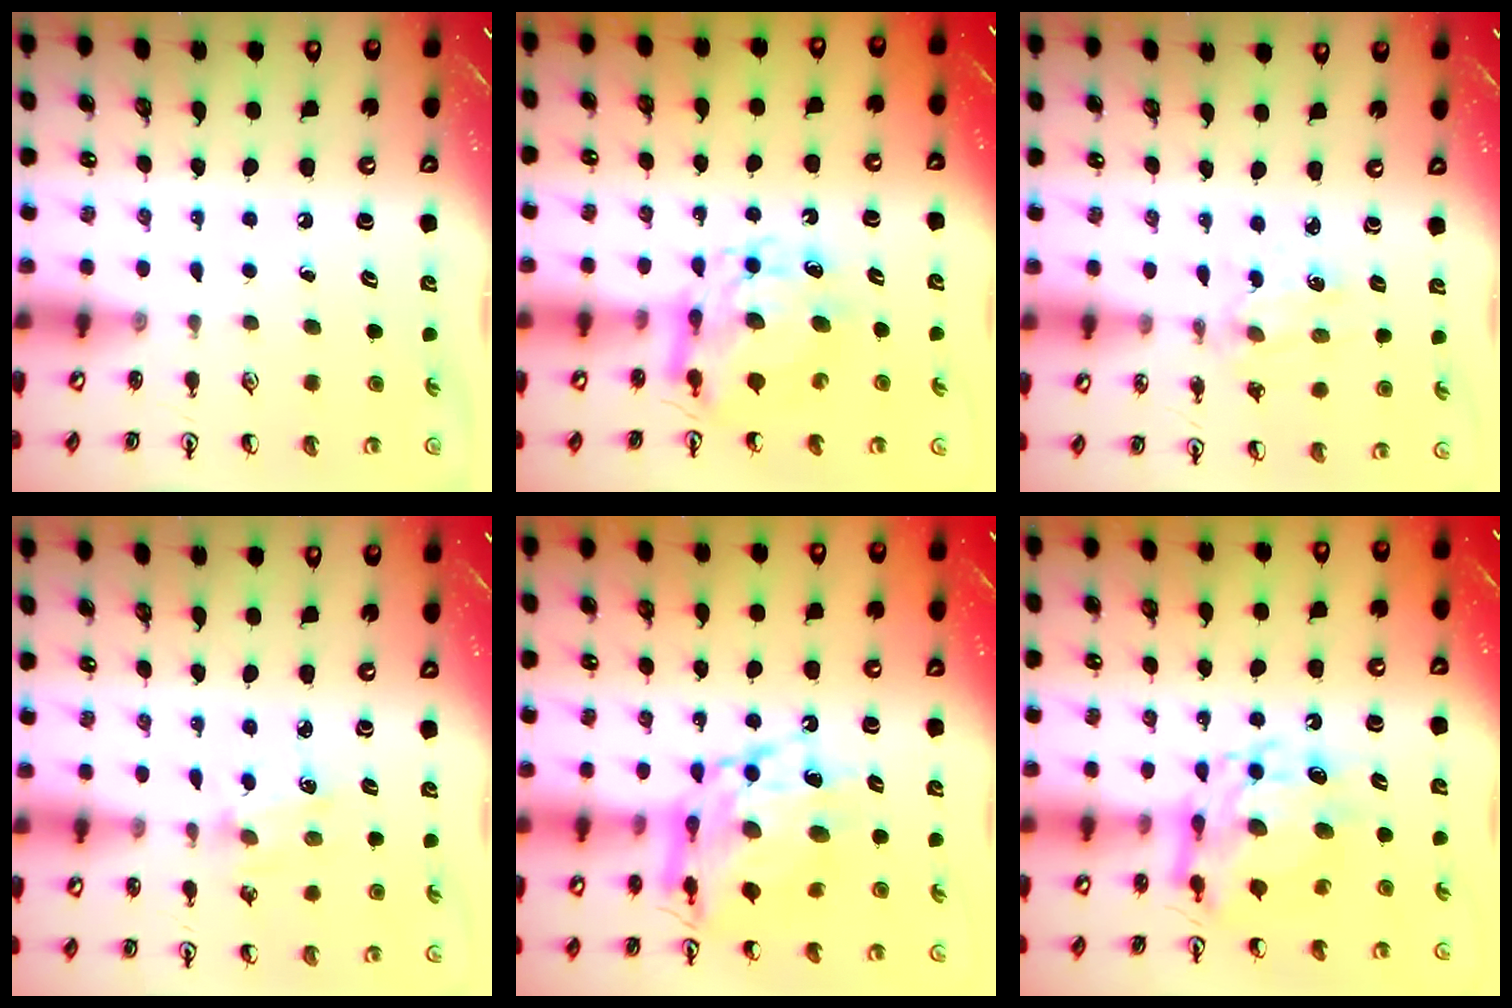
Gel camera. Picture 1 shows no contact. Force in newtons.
{"total": 10.0, "press": 9.9, "slide": 0.9}
{"total": 1.4, "press": 1.4, "slide": 0.3}
{"total": 2.0, "press": 2.0, "slide": 0.3}
{"total": 15.5, "press": 15.5, "slide": 1.5}
{"total": 12.1, "press": 12.1, "slide": 1.1}